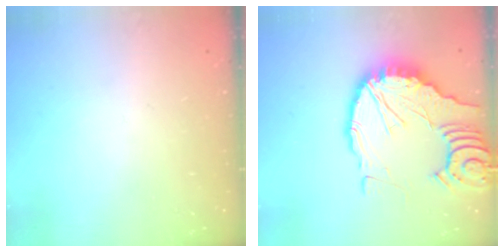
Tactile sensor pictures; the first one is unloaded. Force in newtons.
{"total": 16.7, "press": 16.6, "slide": 1.8}